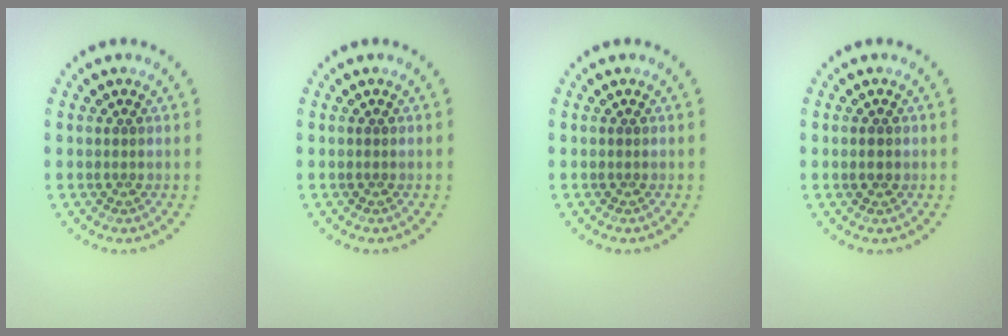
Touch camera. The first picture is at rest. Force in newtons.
{"total": 0.0}
{"total": 0.0}
{"total": 1.3, "press": 1.3, "slide": 0.1}